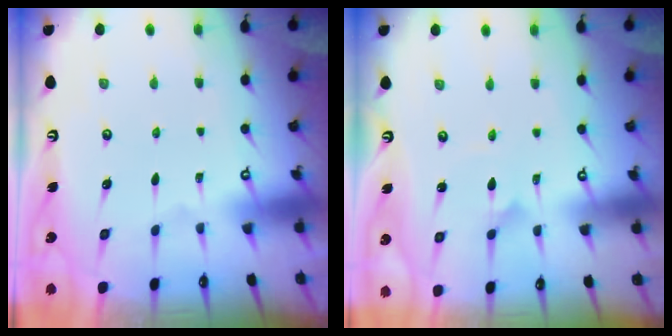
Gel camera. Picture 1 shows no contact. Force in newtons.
{"total": 1.7, "press": 1.7, "slide": 0.0}